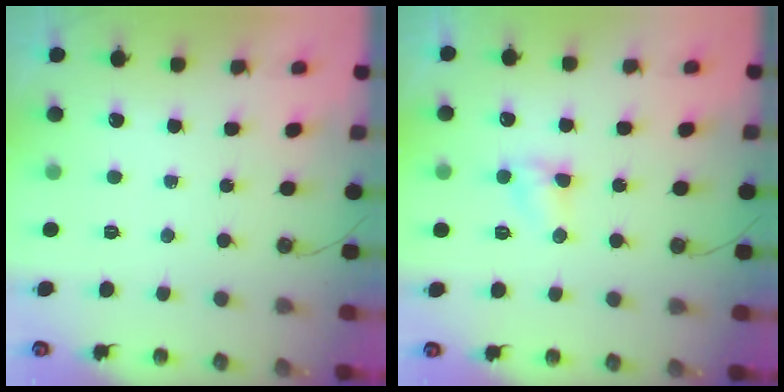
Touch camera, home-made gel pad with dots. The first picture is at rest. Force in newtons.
{"total": 3.9, "press": 3.9, "slide": 0.4}